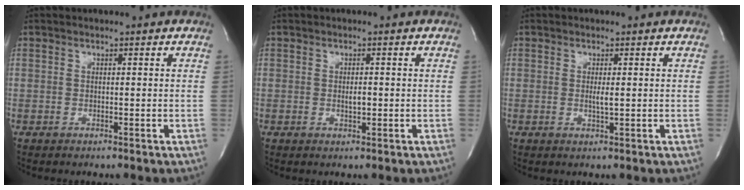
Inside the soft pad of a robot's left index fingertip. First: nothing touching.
{"total": 1.3, "force": [-0.2, 0.5, 1.2], "torque": [-0.023, -0.002, -0.002]}
{"total": 1.3, "force": [0.0, 0.1, 1.3], "torque": [-0.029, -0.004, 0.001]}